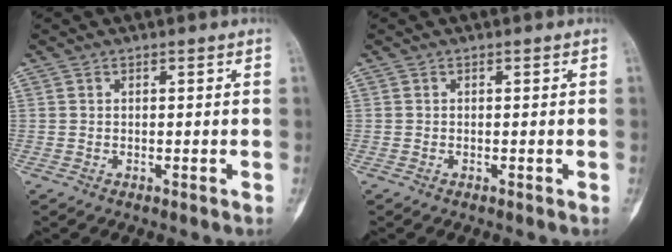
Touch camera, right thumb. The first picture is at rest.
{"total": 0.0}